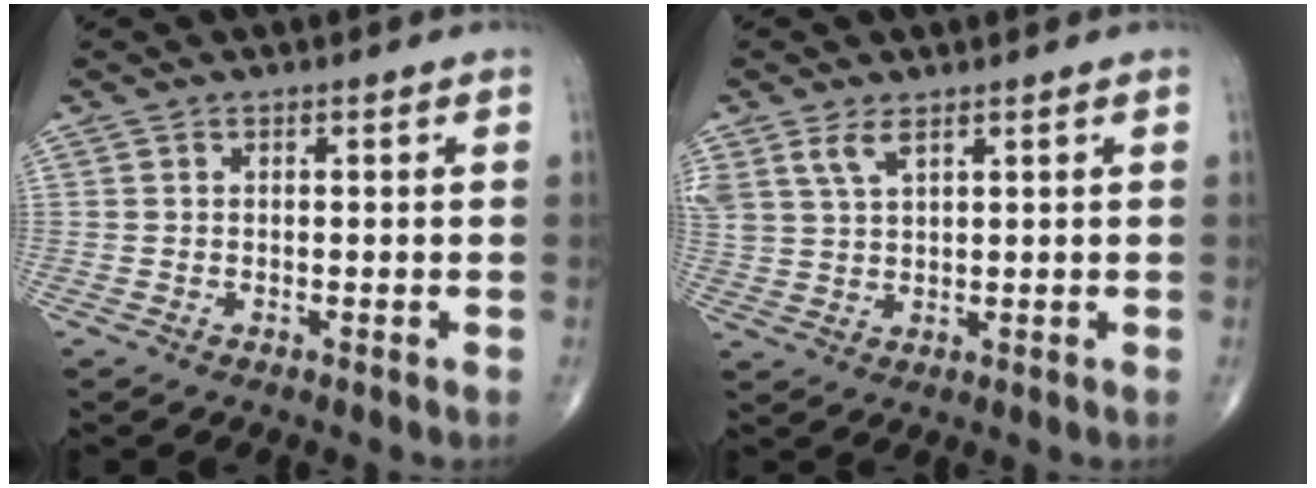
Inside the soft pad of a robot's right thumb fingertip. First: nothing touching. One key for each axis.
{"total": 4.5, "fx": 2.8, "fy": 1.9, "fz": 3.0, "tx": -0.067, "ty": -0.005, "tz": 0.064}